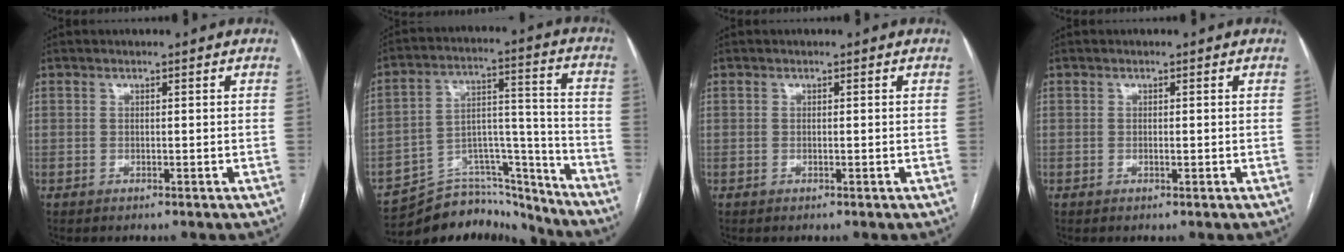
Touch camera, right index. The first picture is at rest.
{"total": 16.6, "force": [-15.9, 4.4, 2.0], "torque": [-0.016, 0.069, -0.244]}
{"total": 0.0}
{"total": 0.6, "force": [-0.2, 0.1, 0.6], "torque": [-0.011, -0.001, -0.001]}